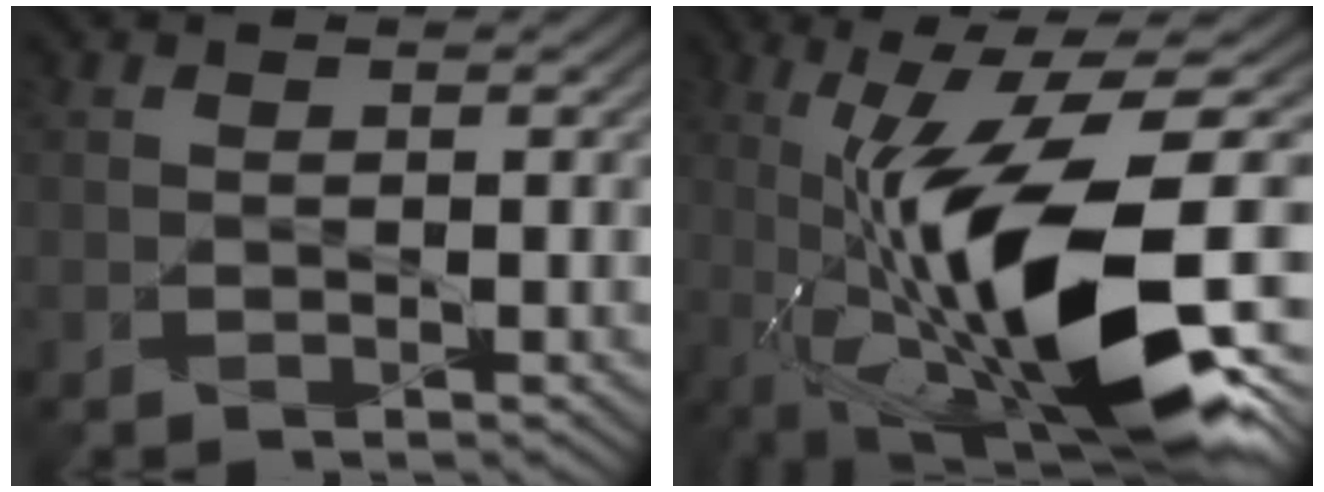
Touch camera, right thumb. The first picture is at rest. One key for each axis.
{"total": 17.0, "fx": -2.5, "fy": 4.8, "fz": 16.1, "tx": -0.281, "ty": 0.005, "tz": -0.040}